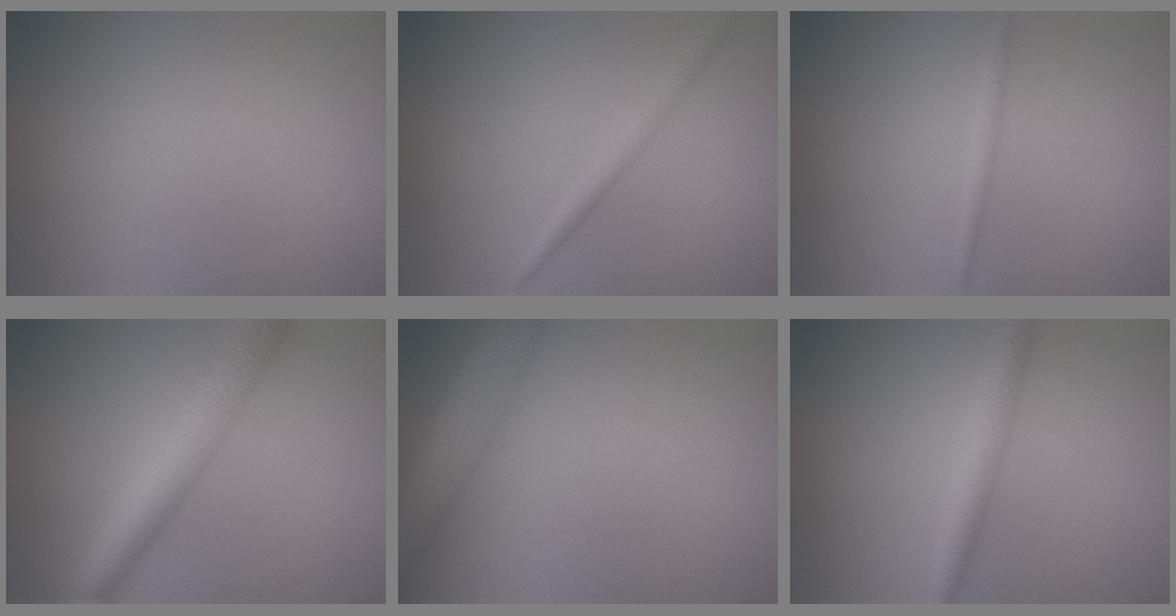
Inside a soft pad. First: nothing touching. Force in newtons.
{"total": 1.8, "press": 1.8, "slide": 0.1}
{"total": 1.0, "press": 1.0, "slide": 0.0}
{"total": 5.4, "press": 5.4, "slide": 0.2}
{"total": 7.2, "press": 7.2, "slide": 0.3}
{"total": 2.9, "press": 2.9, "slide": 0.0}